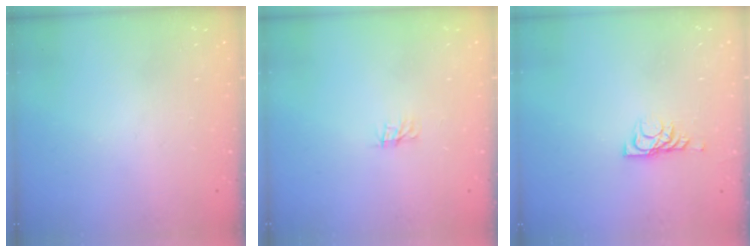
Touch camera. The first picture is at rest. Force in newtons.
{"total": 0.0}
{"total": 6.2, "press": 6.2, "slide": 0.7}